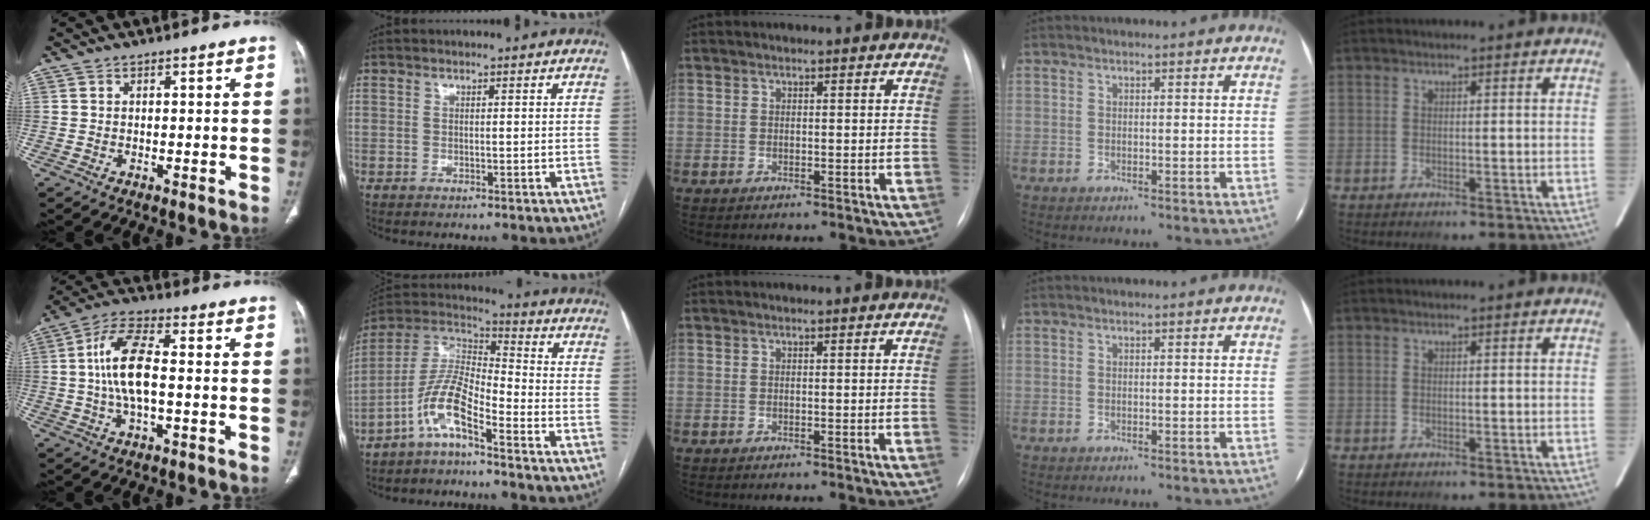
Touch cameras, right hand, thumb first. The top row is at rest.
{"thumb": {"total": 11.0, "force": [-0.1, 4.3, 10.1], "torque": [-0.210, 0.019, -0.007]}, "index": {"total": 9.1, "force": [-5.5, 2.0, 7.0], "torque": [-0.159, 0.016, -0.114]}, "middle": {"total": 0.7, "force": [-0.2, -0.2, 0.7], "torque": [-0.008, 0.001, 0.000]}}